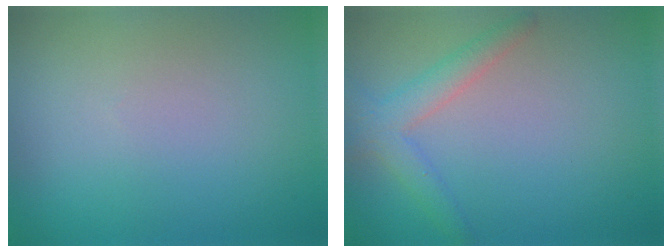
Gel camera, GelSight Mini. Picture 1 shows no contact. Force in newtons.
{"total": 2.9, "press": 2.9, "slide": 0.1}